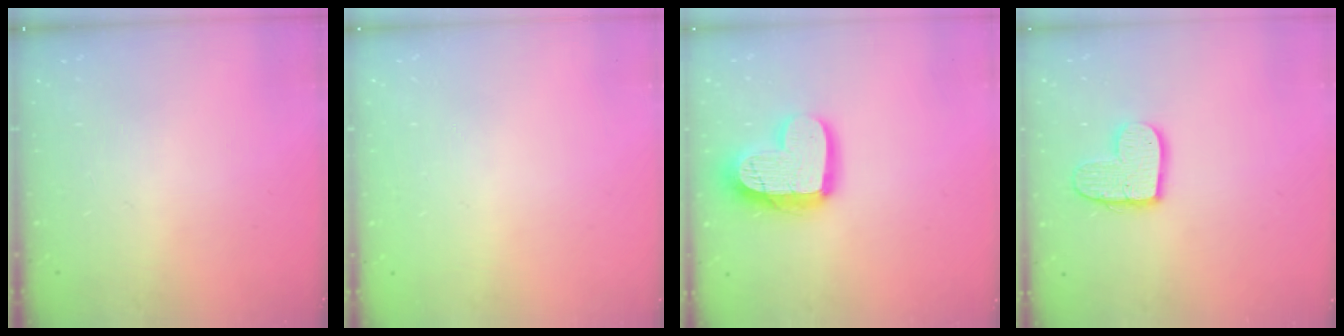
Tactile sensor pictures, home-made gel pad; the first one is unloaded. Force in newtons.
{"total": 0.0}
{"total": 16.5, "press": 16.4, "slide": 1.3}
{"total": 12.2, "press": 12.1, "slide": 1.1}